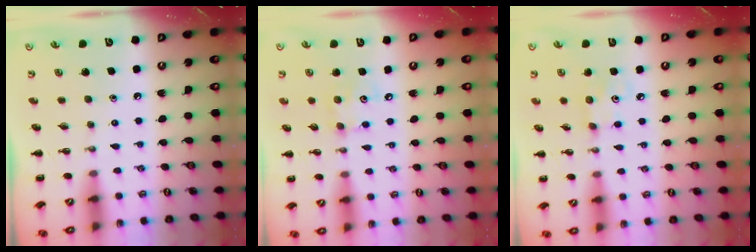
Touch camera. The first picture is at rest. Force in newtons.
{"total": 5.2, "press": 5.2, "slide": 0.8}
{"total": 3.3, "press": 3.2, "slide": 0.8}